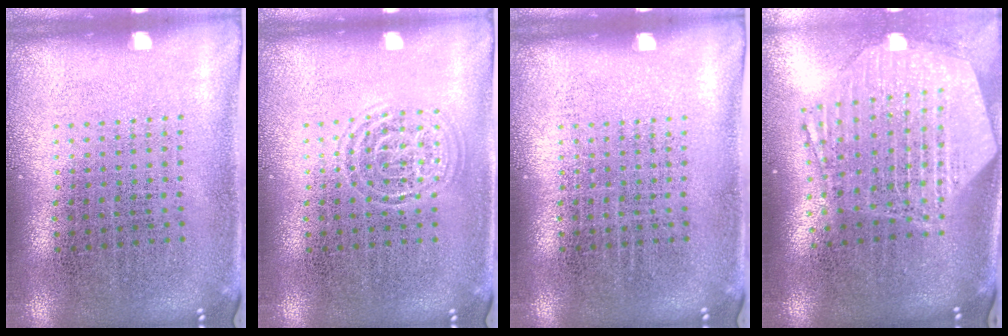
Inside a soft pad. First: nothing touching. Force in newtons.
{"total": 1.5, "press": 1.5, "slide": 0.3}
{"total": 0.0}
{"total": 3.0, "press": 2.4, "slide": 1.8}